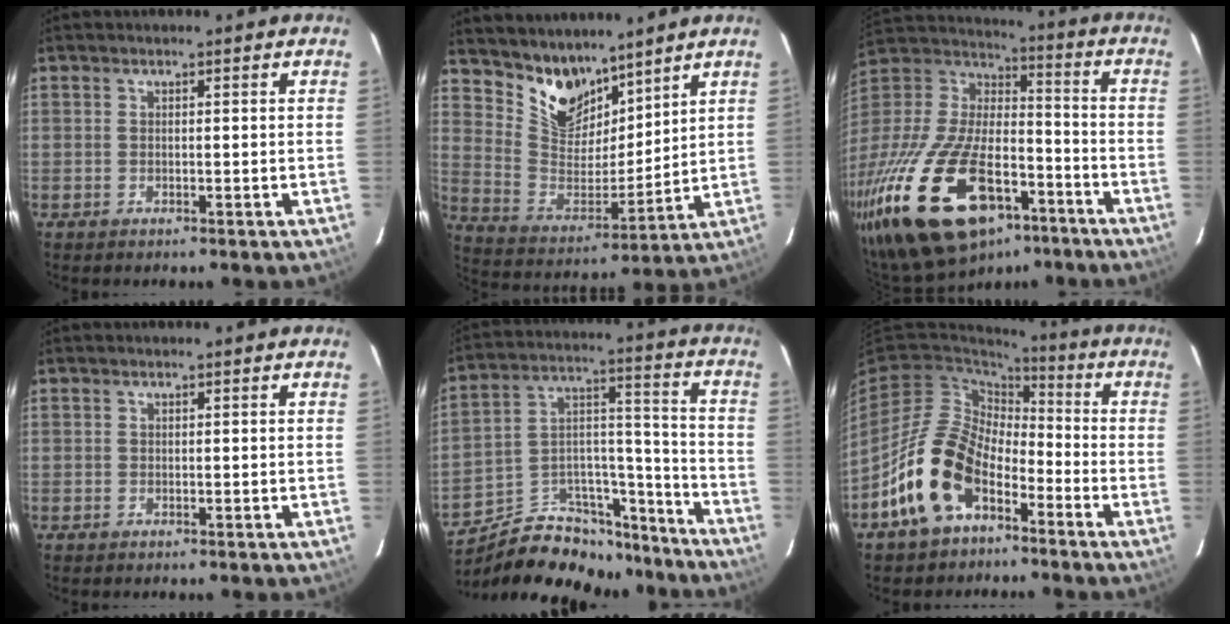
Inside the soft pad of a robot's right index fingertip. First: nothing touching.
{"total": 12.1, "force": [9.5, 6.4, 4.0], "torque": [-0.083, -0.003, 0.189]}
{"total": 31.8, "force": [-18.3, 15.3, 21.1], "torque": [-0.430, -0.020, -0.300]}
{"total": 0.0}
{"total": 21.2, "force": [-16.5, 10.1, 8.9], "torque": [-0.161, 0.064, -0.235]}
{"total": 15.6, "force": [-8.0, 9.7, 9.2], "torque": [-0.191, 0.014, -0.141]}